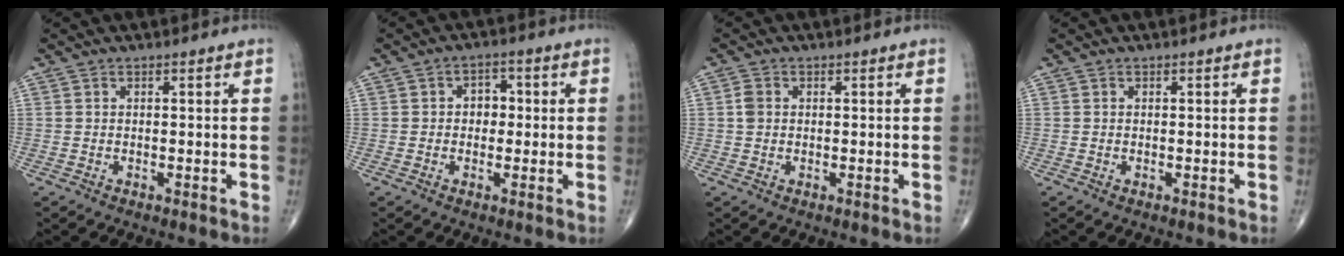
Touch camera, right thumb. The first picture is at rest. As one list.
[{"total": 3.9, "force": [0.1, 3.1, 2.5], "torque": [-0.012, 0.012, -0.006]}, {"total": 2.1, "force": [0.3, 1.7, 1.2], "torque": [-0.020, 0.004, 0.004]}, {"total": 0.6, "force": [-0.2, 0.3, 0.4], "torque": [-0.010, -0.002, -0.005]}]